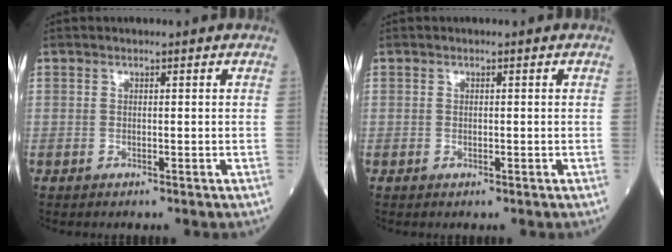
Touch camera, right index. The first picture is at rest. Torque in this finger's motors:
{"motor_torque": [-0.08, -0.03, -0.04, -0.01]}